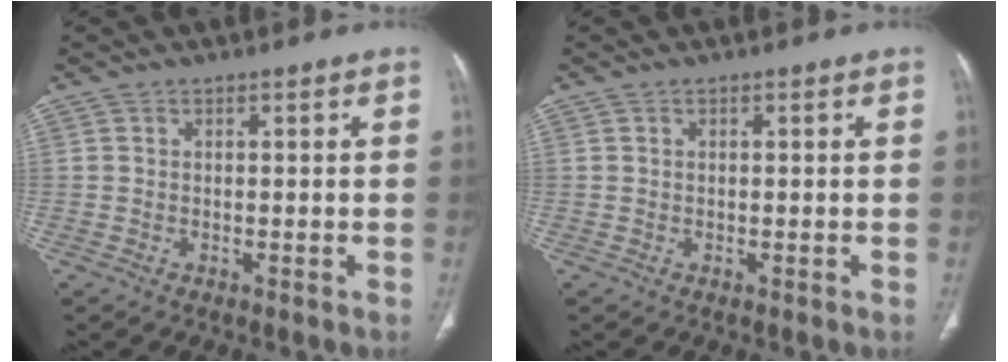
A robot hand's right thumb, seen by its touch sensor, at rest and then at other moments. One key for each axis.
{"total": 0.0}